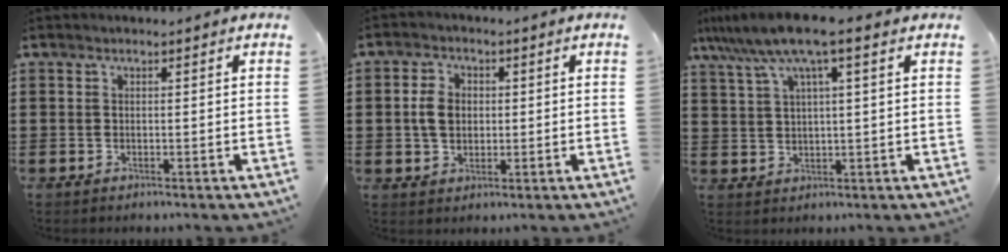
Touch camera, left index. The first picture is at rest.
{"total": 4.5, "force": [0.1, 3.4, 2.9], "torque": [-0.070, 0.009, -0.002]}
{"total": 8.0, "force": [4.4, 0.9, 6.6], "torque": [-0.144, -0.008, 0.075]}